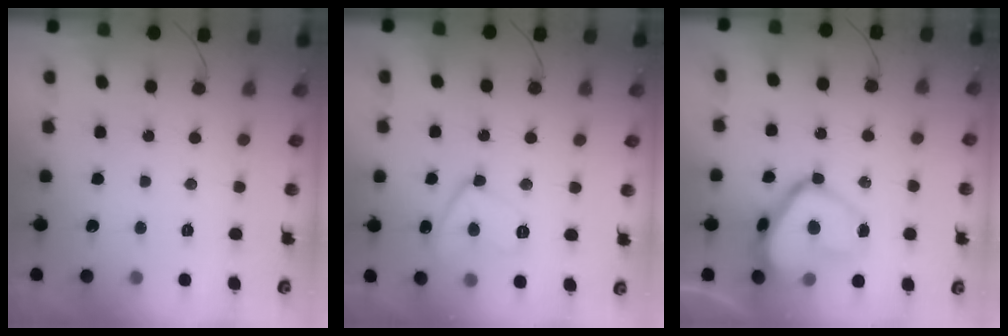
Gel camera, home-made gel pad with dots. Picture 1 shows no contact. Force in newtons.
{"total": 11.4, "press": 11.1, "slide": 2.2}
{"total": 16.4, "press": 16.3, "slide": 1.6}